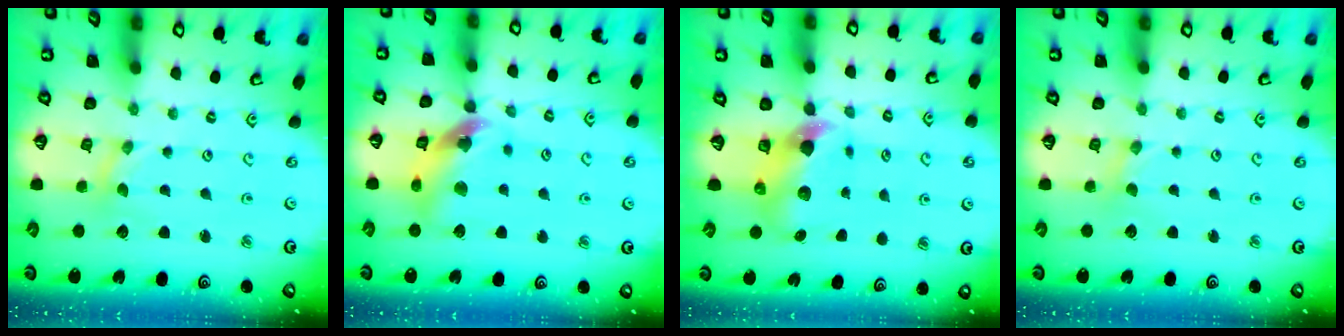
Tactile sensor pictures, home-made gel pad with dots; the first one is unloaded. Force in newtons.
{"total": 13.1, "press": 13.0, "slide": 1.8}
{"total": 8.1, "press": 8.0, "slide": 1.3}
{"total": 0.6, "press": 0.6, "slide": 0.2}